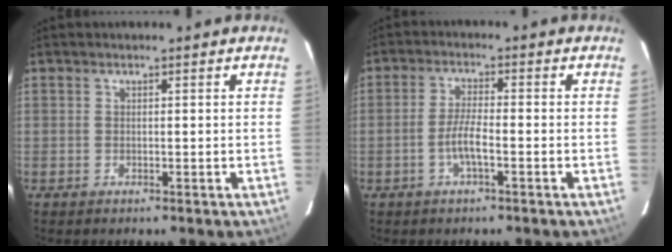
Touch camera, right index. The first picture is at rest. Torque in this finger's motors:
{"motor_torque": [0.70, -0.47, 0.37, 0.10]}